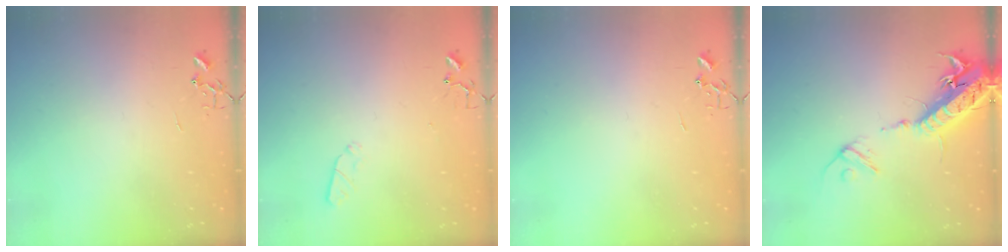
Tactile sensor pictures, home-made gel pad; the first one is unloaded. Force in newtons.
{"total": 3.6, "press": 3.5, "slide": 0.6}
{"total": 0.0}
{"total": 18.2, "press": 17.7, "slide": 4.1}